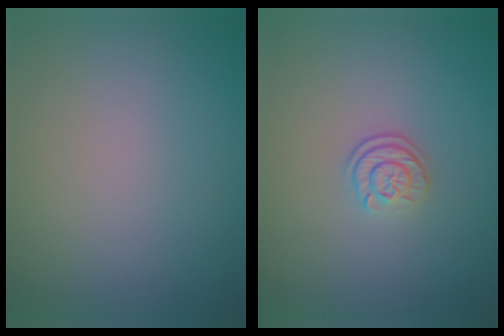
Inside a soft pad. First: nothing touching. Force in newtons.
{"total": 2.3, "press": 1.7, "slide": 1.5}